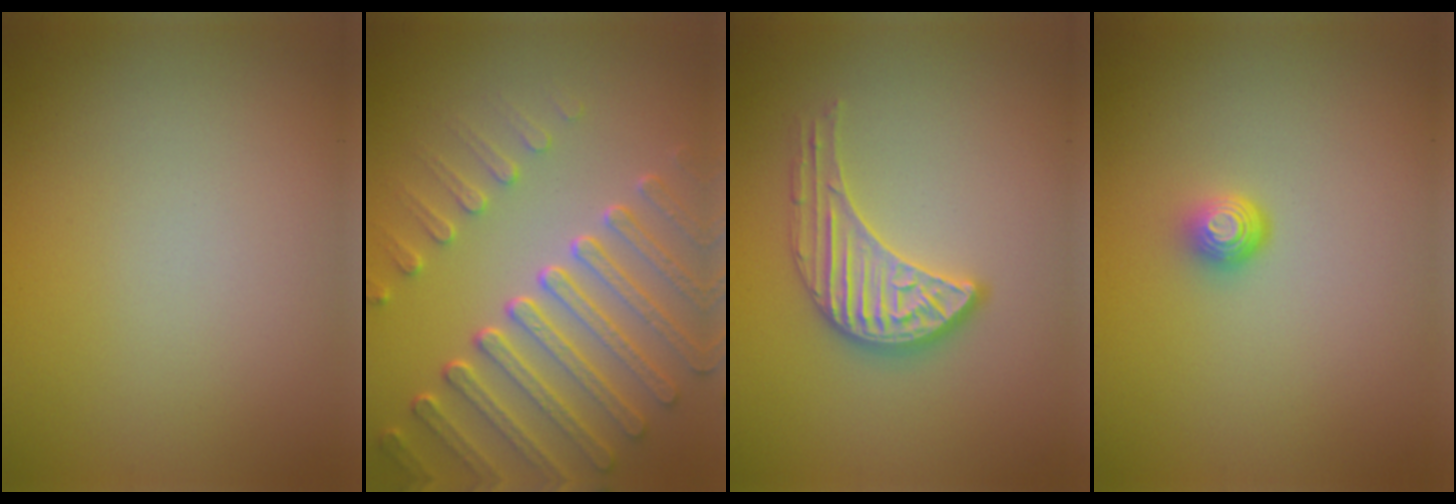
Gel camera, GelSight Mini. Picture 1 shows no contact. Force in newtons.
{"total": 7.4, "press": 5.6, "slide": 4.9}
{"total": 3.4, "press": 3.2, "slide": 1.0}
{"total": 1.7, "press": 1.1, "slide": 1.3}